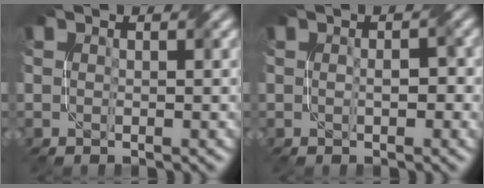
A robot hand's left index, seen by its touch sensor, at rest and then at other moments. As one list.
[{"total": 1.8, "force": [-0.2, 0.9, 1.5], "torque": [-0.024, 0.004, 0.005]}]